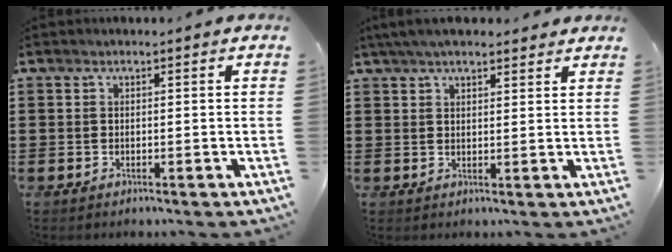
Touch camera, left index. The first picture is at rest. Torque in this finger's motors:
{"motor_torque": [0.54, -0.92, 0.81, 0.20]}